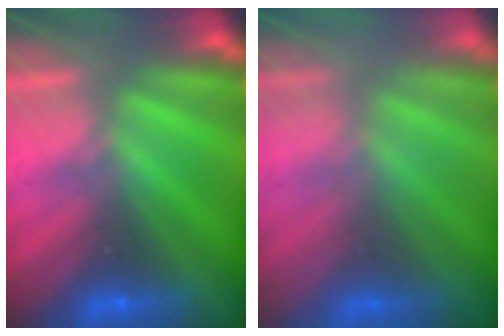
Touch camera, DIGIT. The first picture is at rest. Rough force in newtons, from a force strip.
{"total": 5.6}